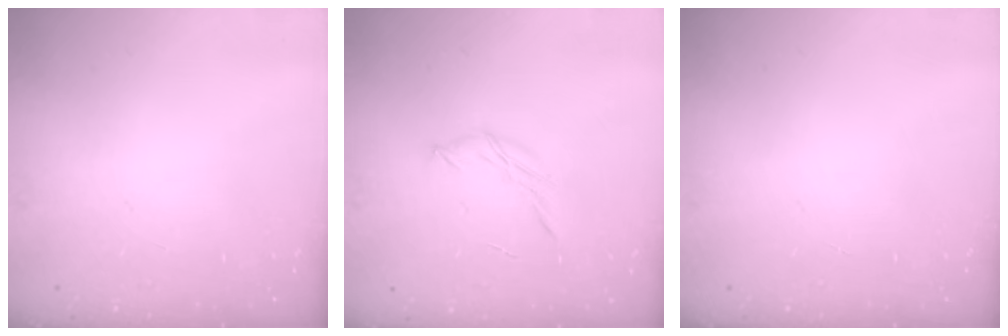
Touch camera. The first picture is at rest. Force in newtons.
{"total": 4.7, "press": 4.6, "slide": 1.0}
{"total": 0.0}